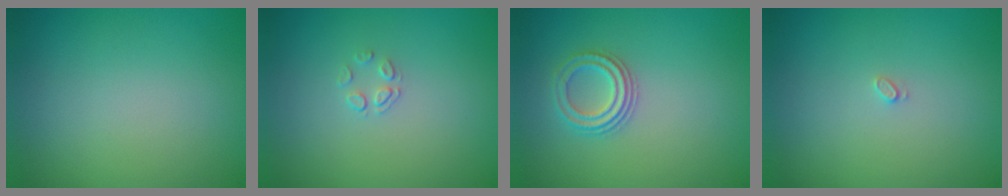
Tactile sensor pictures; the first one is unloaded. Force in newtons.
{"total": 1.1, "press": 0.5, "slide": 1.0}
{"total": 2.2, "press": 2.1, "slide": 0.7}
{"total": 0.6, "press": 0.6, "slide": 0.1}